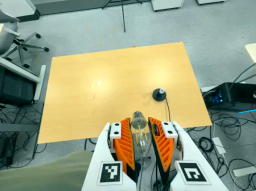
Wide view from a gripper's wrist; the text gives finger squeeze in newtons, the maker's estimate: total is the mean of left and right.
{"total": 19.4, "left": 20.3, "right": 18.5}